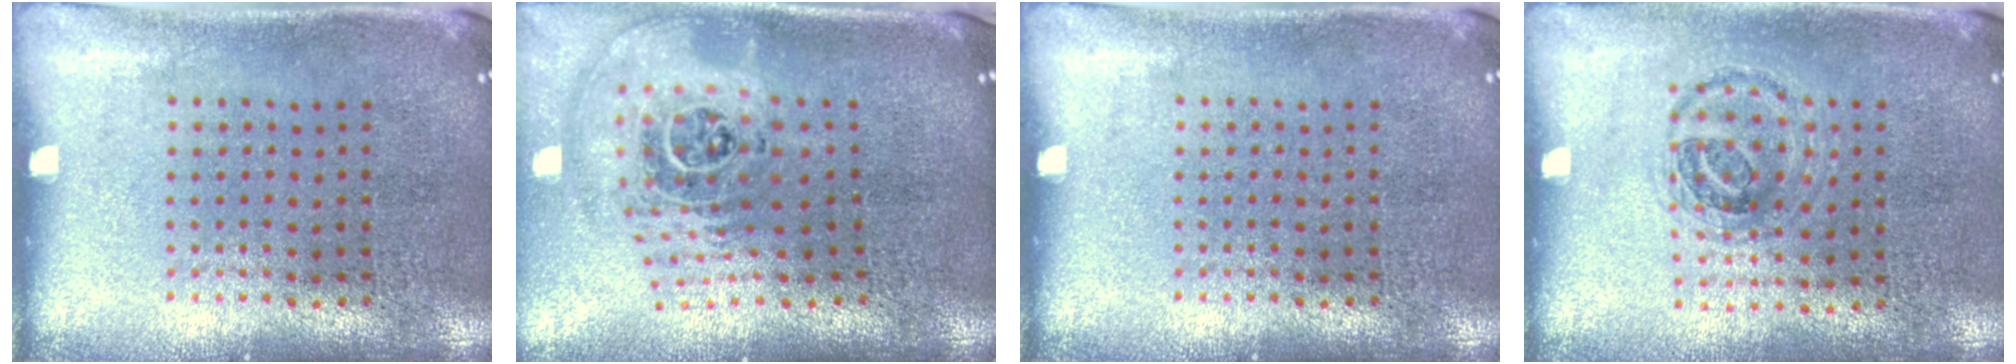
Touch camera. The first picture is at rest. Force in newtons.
{"total": 2.8, "press": 1.9, "slide": 2.1}
{"total": 0.0}
{"total": 1.0, "press": 0.9, "slide": 0.1}